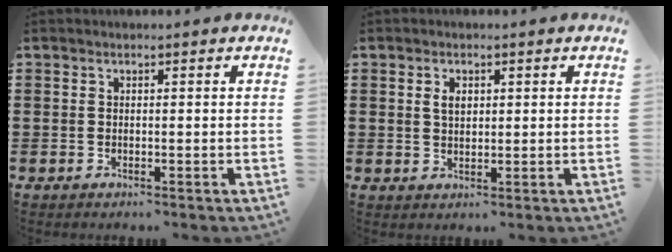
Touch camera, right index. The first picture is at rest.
{"total": 2.1, "force": [0.7, 1.2, 1.6], "torque": [-0.034, 0.006, 0.013]}